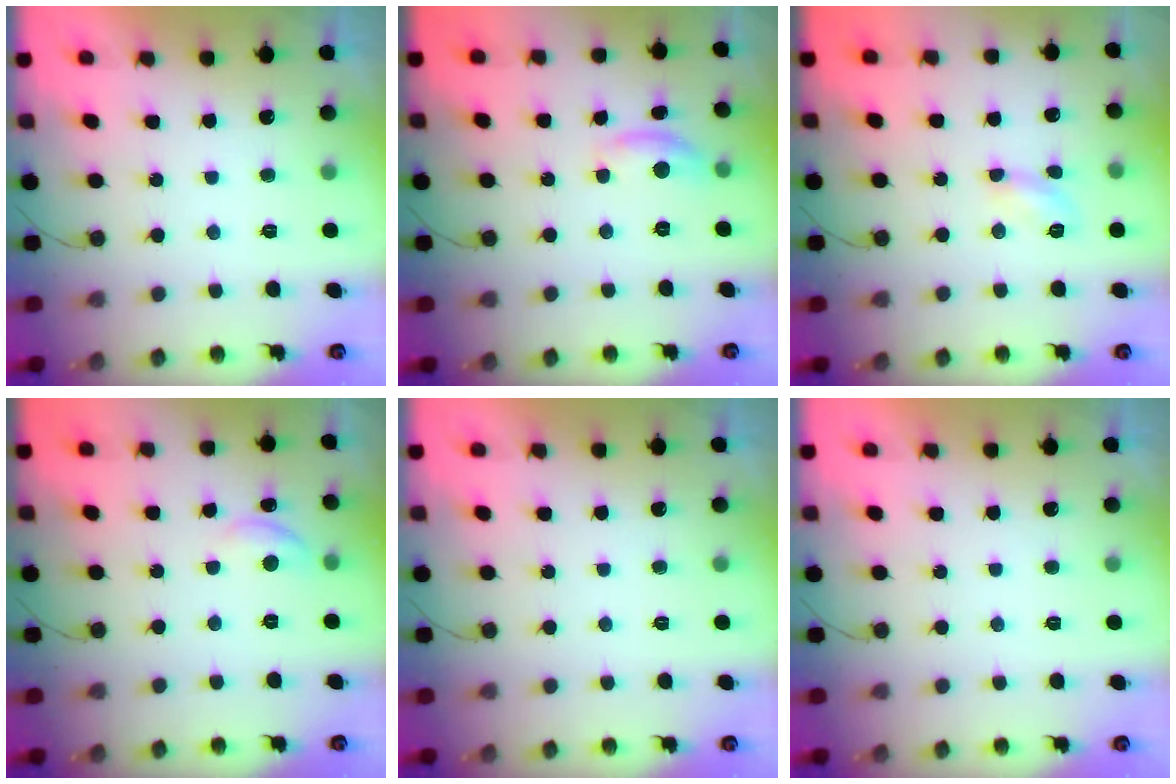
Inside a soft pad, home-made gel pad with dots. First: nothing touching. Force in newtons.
{"total": 7.3, "press": 7.3, "slide": 0.1}
{"total": 5.0, "press": 5.0, "slide": 0.5}
{"total": 7.1, "press": 7.1, "slide": 0.7}
{"total": 0.0}
{"total": 0.0}